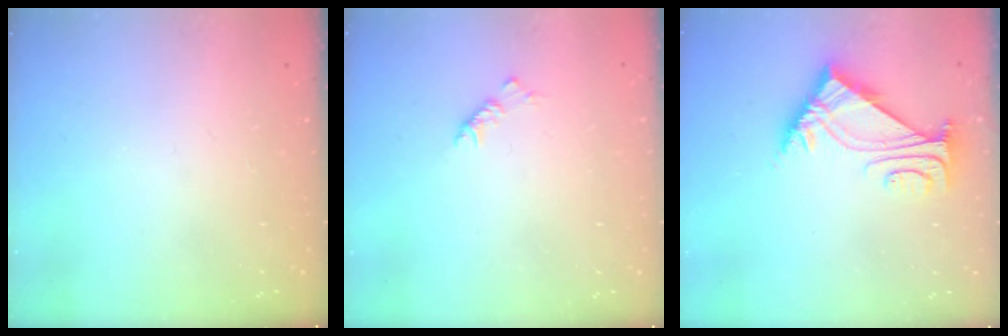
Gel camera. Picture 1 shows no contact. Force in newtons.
{"total": 3.8, "press": 3.7, "slide": 0.8}
{"total": 5.5, "press": 5.3, "slide": 1.1}